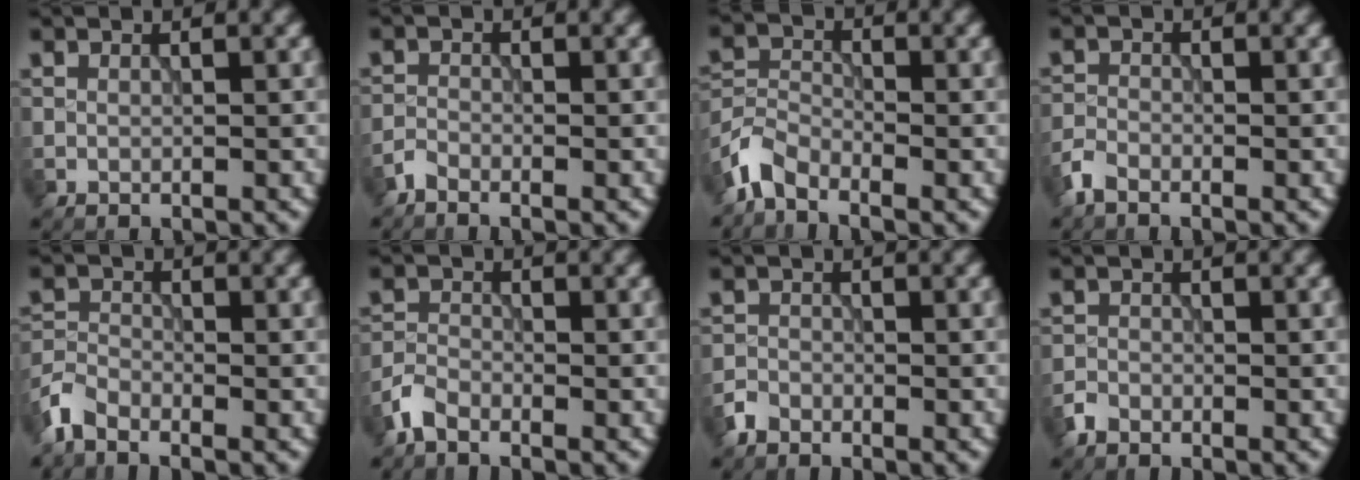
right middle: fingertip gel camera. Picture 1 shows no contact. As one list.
[{"total": 1.1, "force": [-1.1, 0.3, 0.3], "torque": [-0.006, 0.001, -0.028]}, {"total": 3.4, "force": [-2.8, 1.3, 1.4], "torque": [-0.031, 0.000, -0.071]}, {"total": 1.7, "force": [-1.4, 0.7, 0.7], "torque": [-0.014, 0.000, -0.037]}, {"total": 2.8, "force": [-2.2, 1.2, 1.1], "torque": [-0.025, -0.001, -0.061]}, {"total": 2.1, "force": [-1.7, 0.9, 0.9], "torque": [-0.018, 0.003, -0.044]}, {"total": 1.5, "force": [-1.2, 0.9, 0.2], "torque": [0.002, 0.004, -0.029]}, {"total": 1.4, "force": [-1.1, 0.8, 0.2], "torque": [0.001, 0.003, -0.026]}]